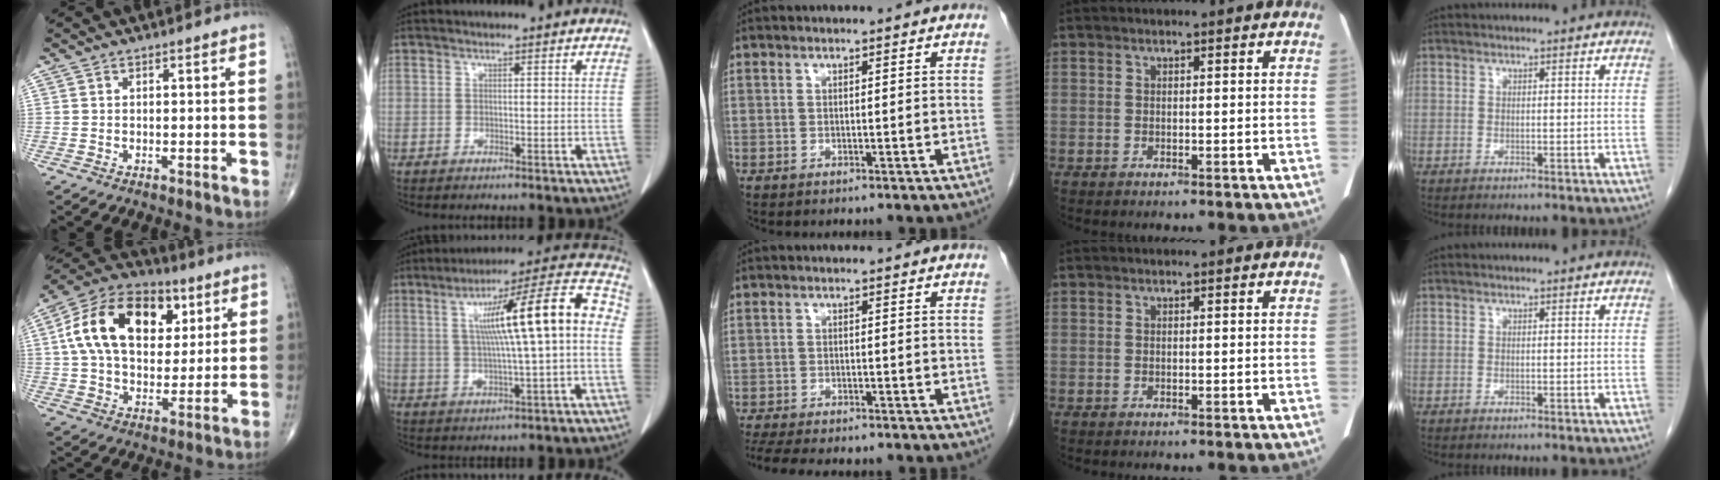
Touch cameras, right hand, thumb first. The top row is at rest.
{"thumb": {"total": 21.5, "force": [6.1, 13.9, 15.2], "torque": [-0.242, 0.003, 0.096]}, "index": {"total": 16.3, "force": [1.6, 1.2, 16.2], "torque": [-0.244, 0.035, 0.024]}, "middle": {"total": 11.9, "force": [-10.1, 3.0, 5.6], "torque": [-0.094, -0.008, -0.138]}}